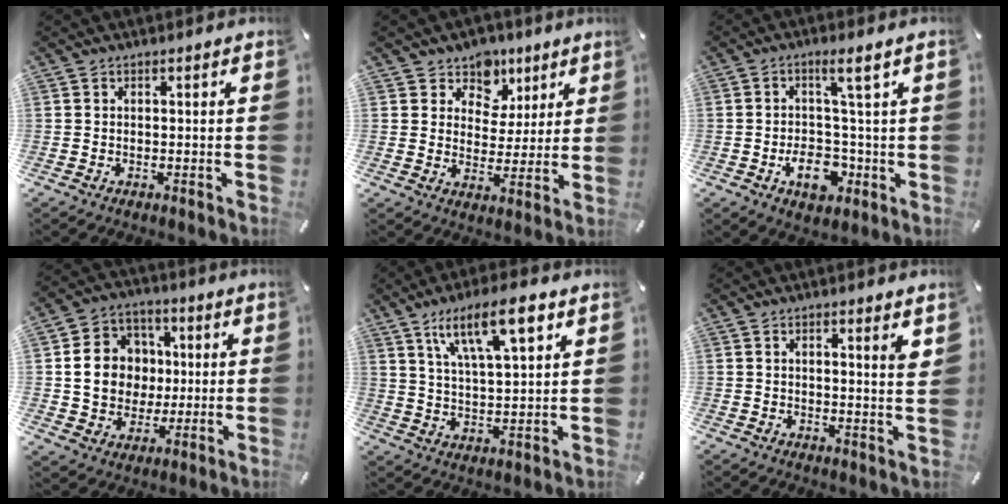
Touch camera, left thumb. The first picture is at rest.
{"total": 8.1, "force": [4.9, 6.5, 0.4], "torque": [-0.009, -0.040, 0.089]}
{"total": 9.6, "force": [-0.8, 5.4, 7.9], "torque": [-0.119, -0.003, -0.016]}
{"total": 13.0, "force": [1.0, 11.7, 5.4], "torque": [-0.094, 0.009, 0.024]}
{"total": 12.9, "force": [7.9, 4.2, 9.4], "torque": [-0.158, -0.027, 0.133]}
{"total": 3.4, "force": [1.8, -0.2, 2.8], "torque": [-0.039, -0.015, 0.026]}